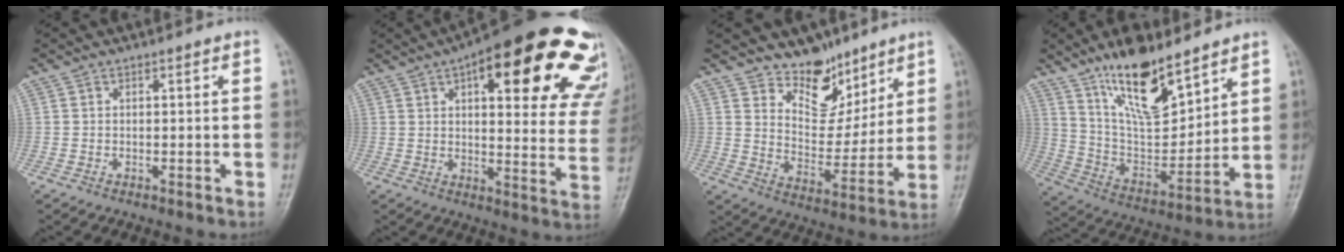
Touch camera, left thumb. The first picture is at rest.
{"total": 30.6, "force": [17.8, 10.1, 22.7], "torque": [-0.224, -0.035, 0.220]}
{"total": 11.4, "force": [8.7, 6.6, 3.2], "torque": [-0.007, -0.066, 0.155]}
{"total": 17.8, "force": [12.2, 6.6, 11.2], "torque": [-0.153, -0.072, 0.228]}